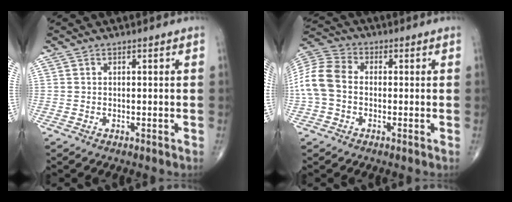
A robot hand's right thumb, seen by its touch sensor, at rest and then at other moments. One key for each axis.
{"total": 10.0, "fx": -0.8, "fy": 7.5, "fz": 6.6, "tx": -0.139, "ty": 0.028, "tz": -0.028}